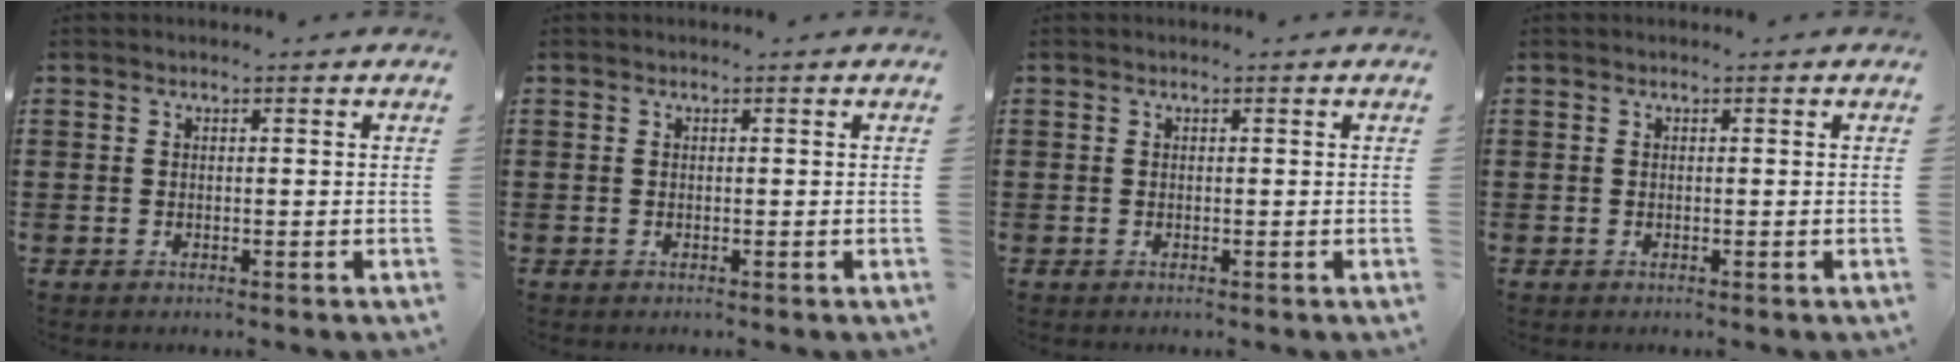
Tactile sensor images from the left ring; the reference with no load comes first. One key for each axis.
{"total": 0.0}
{"total": 0.0}
{"total": 0.0}